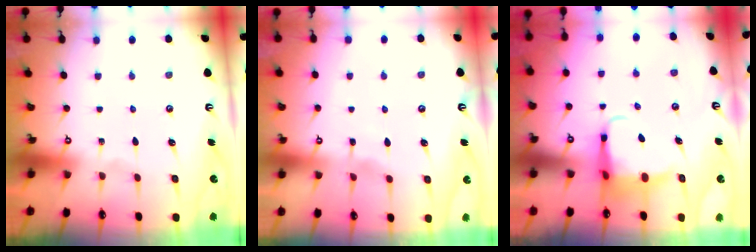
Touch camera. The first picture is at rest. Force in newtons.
{"total": 3.5, "press": 3.5, "slide": 0.5}
{"total": 6.6, "press": 6.5, "slide": 1.2}